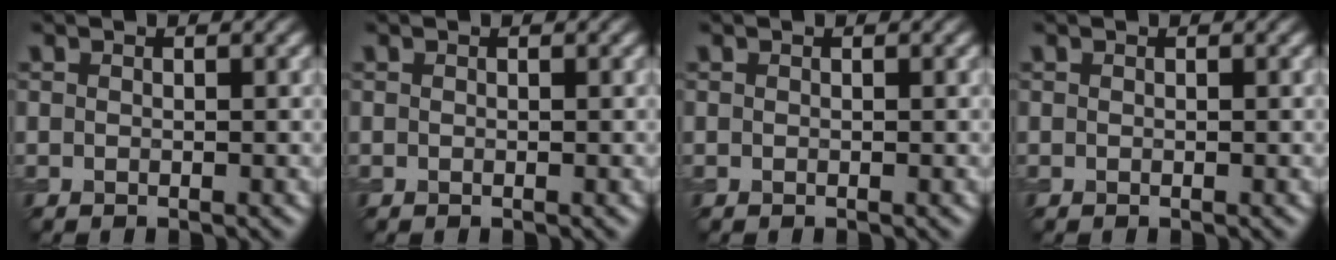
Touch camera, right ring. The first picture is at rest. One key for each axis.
{"total": 0.0}
{"total": 0.0}
{"total": 0.0}